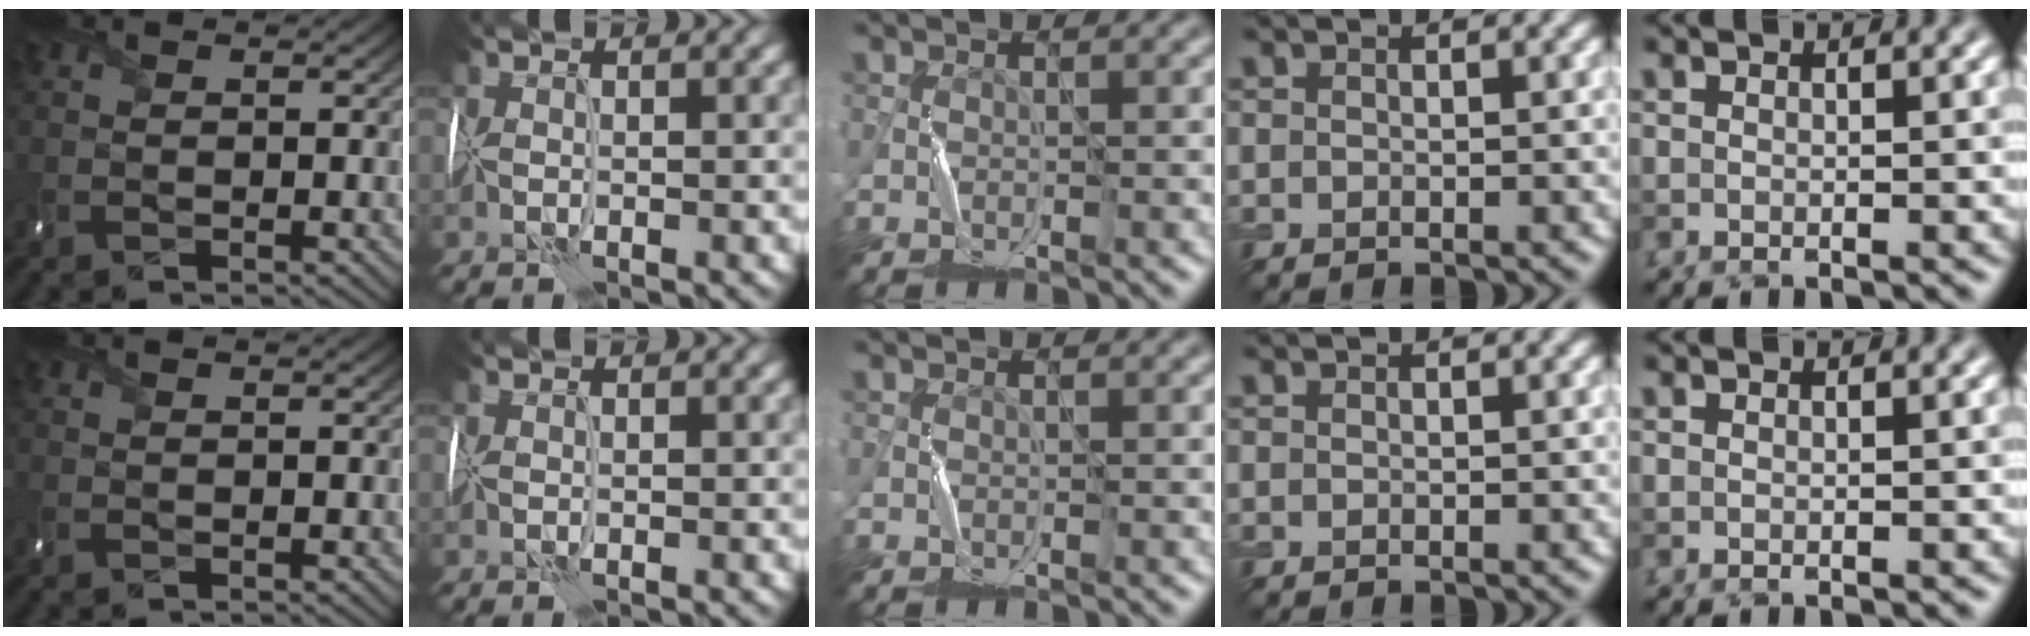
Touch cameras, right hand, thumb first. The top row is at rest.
{}